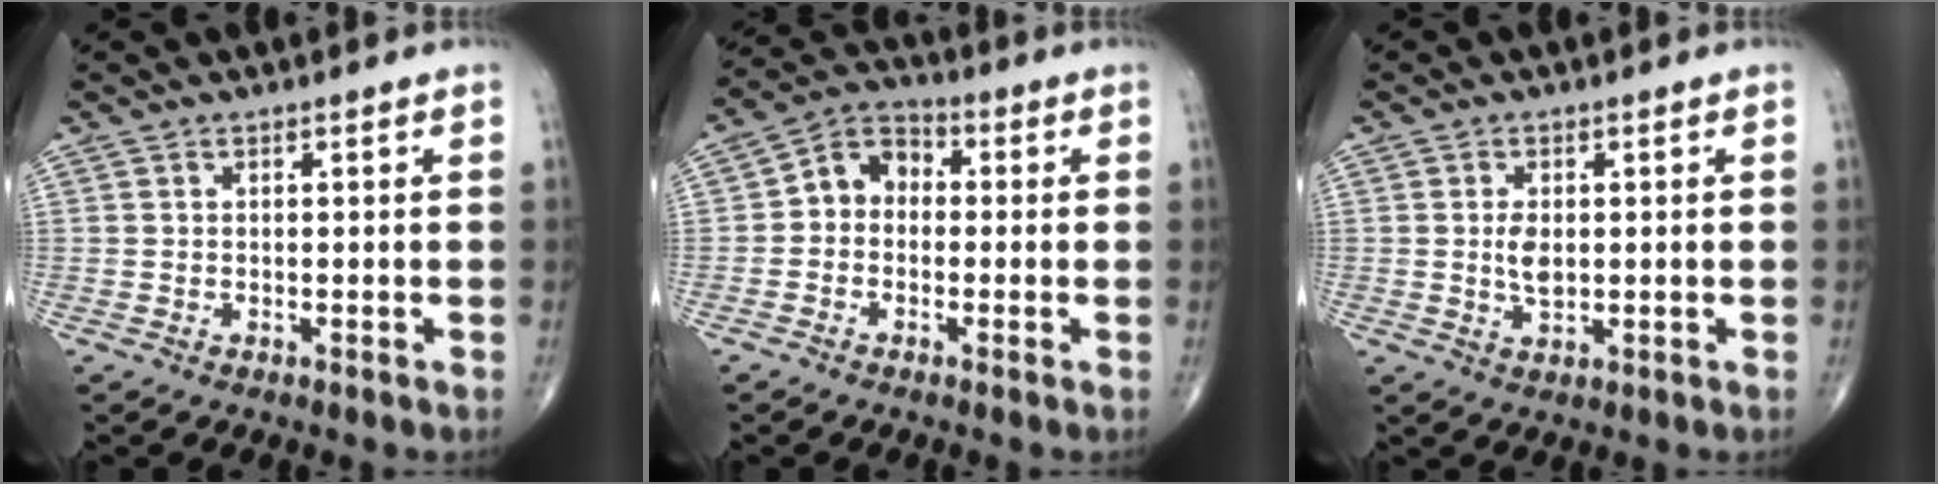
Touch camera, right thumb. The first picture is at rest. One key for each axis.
{"total": 6.9, "fx": -0.4, "fy": 5.5, "fz": 4.0, "tx": -0.042, "ty": 0.027, "tz": -0.027}
{"total": 3.7, "fx": 0.2, "fy": 2.1, "fz": 3.1, "tx": -0.054, "ty": -0.005, "tz": 0.005}